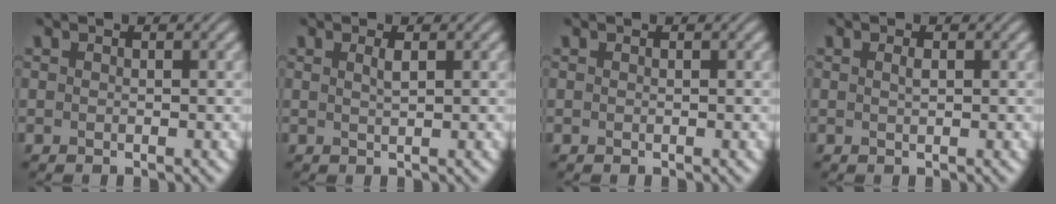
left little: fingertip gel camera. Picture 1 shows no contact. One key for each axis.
{"total": 1.0, "fx": 0.5, "fy": 0.2, "fz": 0.9, "tx": -0.014, "ty": 0.003, "tz": 0.008}
{"total": 0.0}
{"total": 0.7, "fx": 0.2, "fy": 0.2, "fz": 0.6, "tx": -0.013, "ty": 0.003, "tz": 0.005}